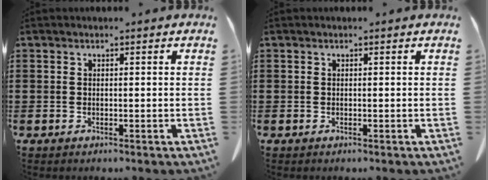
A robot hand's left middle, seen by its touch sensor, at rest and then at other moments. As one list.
[{"total": 0.0}]